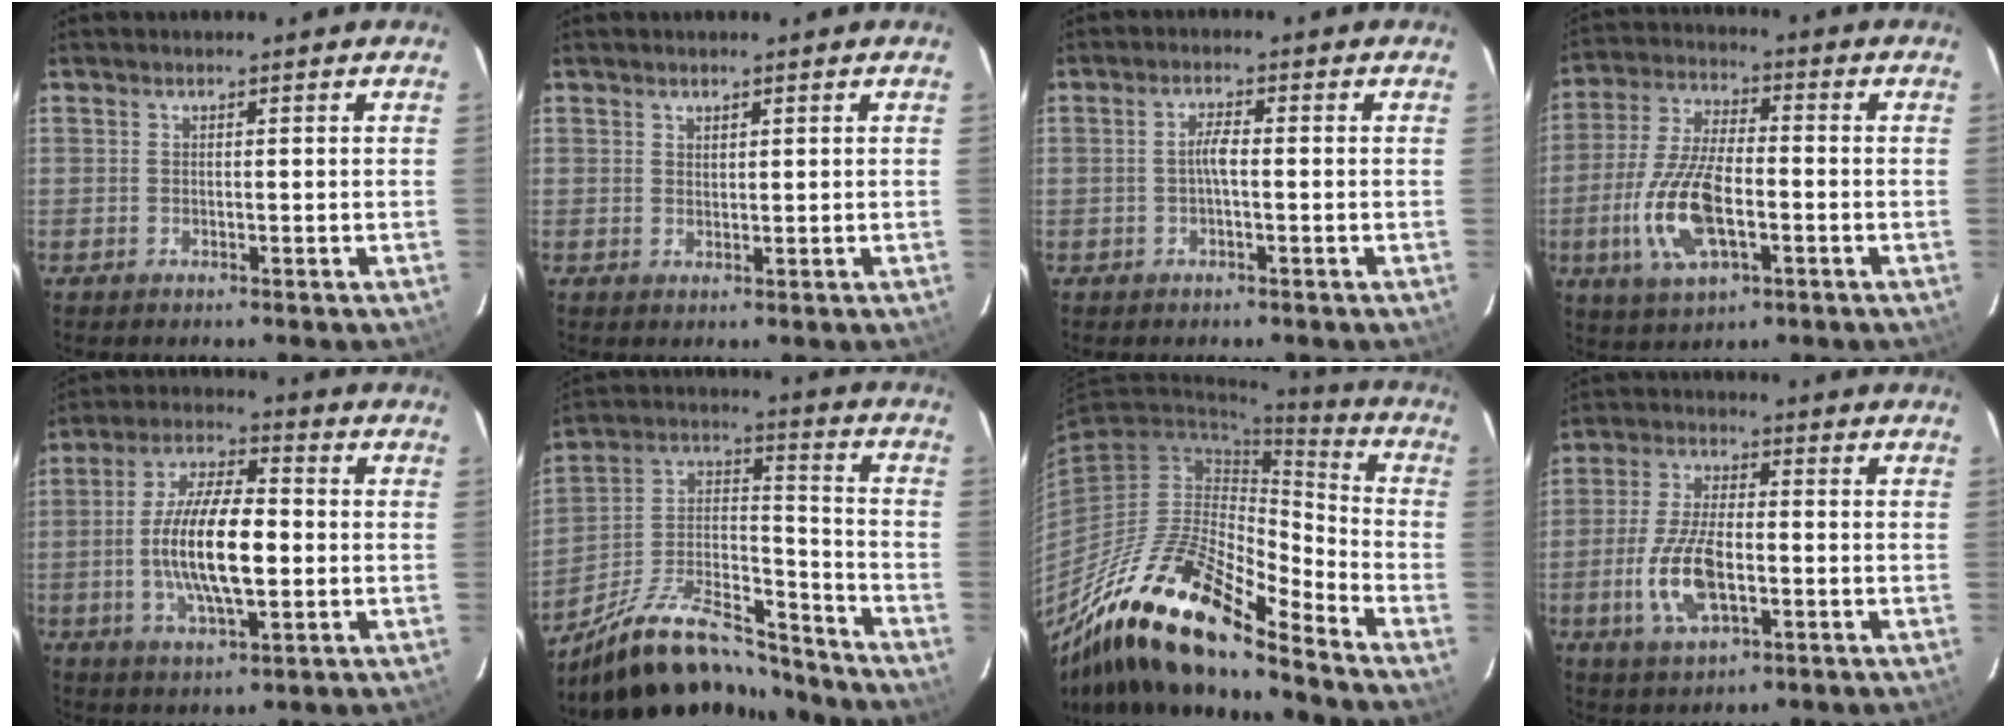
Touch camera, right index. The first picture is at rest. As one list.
[{"total": 1.1, "force": [0.9, 0.6, 0.3], "torque": [-0.003, 0.001, 0.017]}, {"total": 2.4, "force": [-0.5, 0.4, 2.3], "torque": [-0.045, 0.006, -0.009]}, {"total": 14.4, "force": [-4.0, 6.1, 12.4], "torque": [-0.266, -0.005, -0.074]}, {"total": 14.1, "force": [-1.6, 4.8, 13.1], "torque": [-0.253, 0.001, -0.028]}, {"total": 20.9, "force": [-16.8, 7.3, 10.2], "torque": [-0.195, 0.029, -0.267]}, {"total": 20.2, "force": [-15.2, 4.1, 12.6], "torque": [-0.222, -0.013, -0.294]}, {"total": 11.2, "force": [-2.9, 5.0, 9.6], "torque": [-0.203, -0.003, -0.052]}]